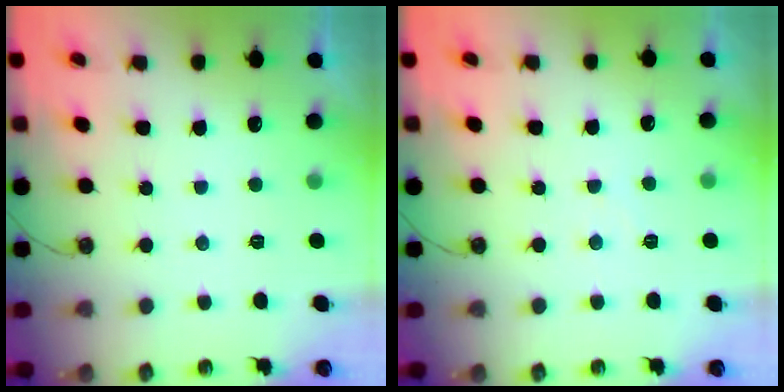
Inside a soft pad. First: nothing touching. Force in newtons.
{"total": 4.0, "press": 3.9, "slide": 0.6}